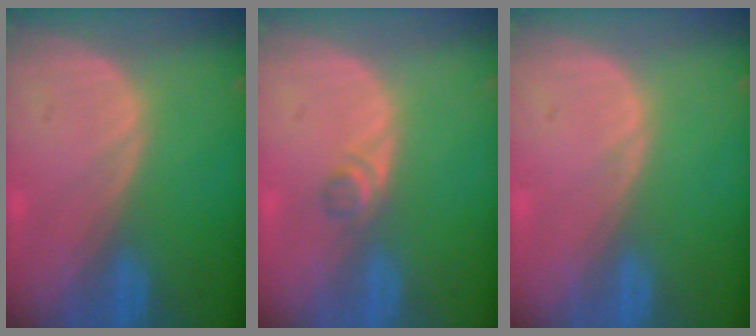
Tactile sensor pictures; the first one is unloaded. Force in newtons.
{"total": 1.8, "press": 1.5, "slide": 0.9}
{"total": 0.5, "press": 0.1, "slide": 0.5}